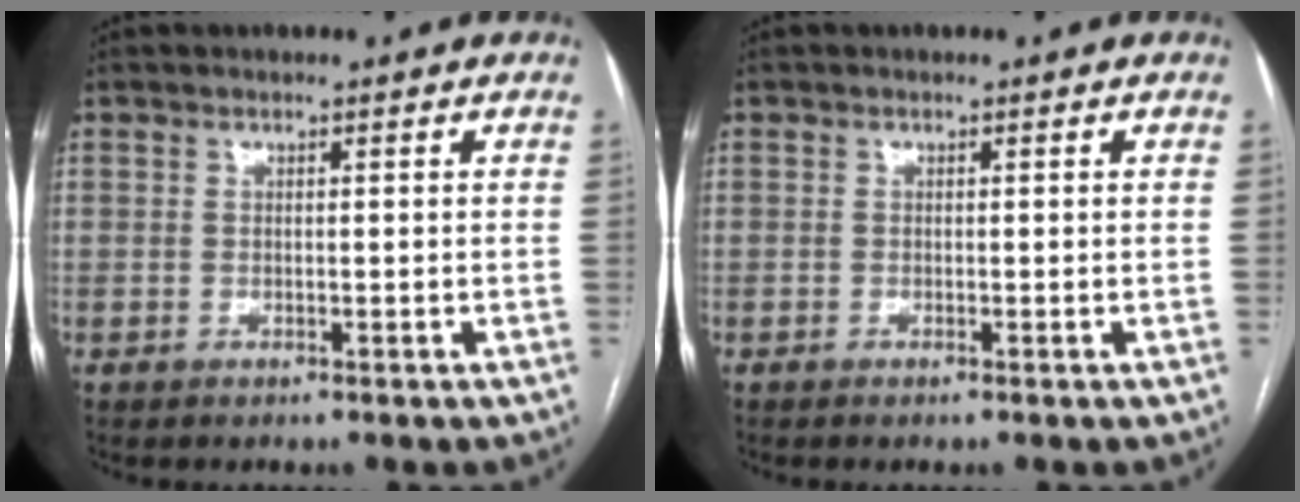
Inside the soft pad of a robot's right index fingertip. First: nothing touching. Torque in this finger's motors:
{"motor_torque": [0.04, 0.05, -0.02, 0.01]}